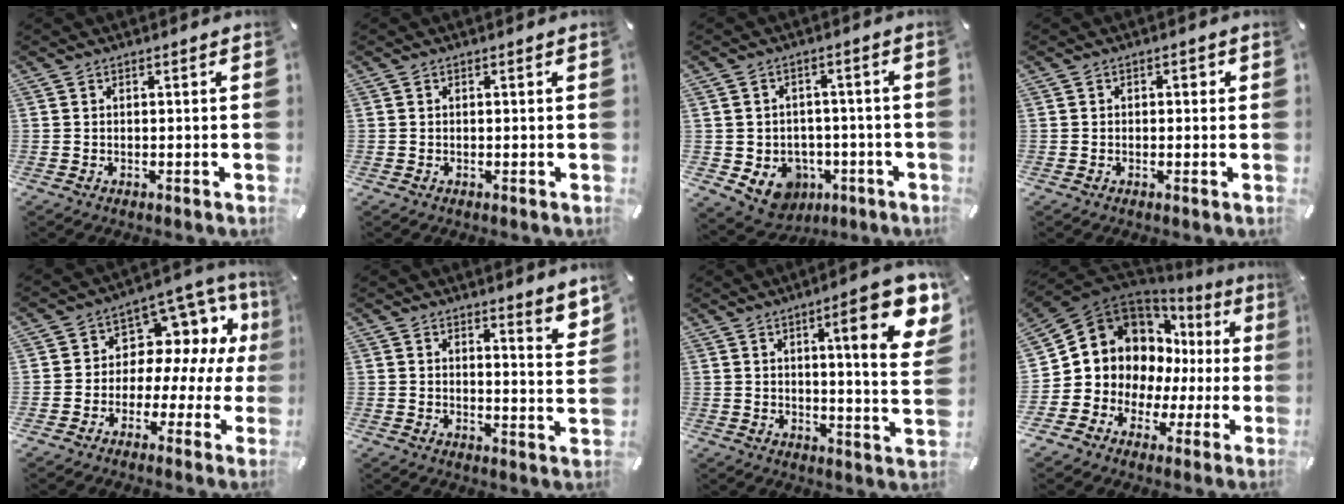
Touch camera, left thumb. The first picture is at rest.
{"total": 0.0}
{"total": 7.8, "force": [-2.5, 7.0, 2.3], "torque": [-0.040, 0.013, -0.037]}
{"total": 1.4, "force": [-0.2, 1.1, 0.8], "torque": [-0.017, 0.008, -0.008]}
{"total": 9.1, "force": [1.6, 7.8, 4.5], "torque": [-0.077, -0.027, 0.035]}
{"total": 4.5, "force": [4.0, 0.7, 1.9], "torque": [-0.017, -0.038, 0.066]}
{"total": 16.8, "force": [7.3, 3.6, 14.7], "torque": [-0.202, -0.036, 0.100]}
{"total": 11.6, "force": [4.1, 10.3, 3.3], "torque": [-0.071, -0.054, 0.088]}